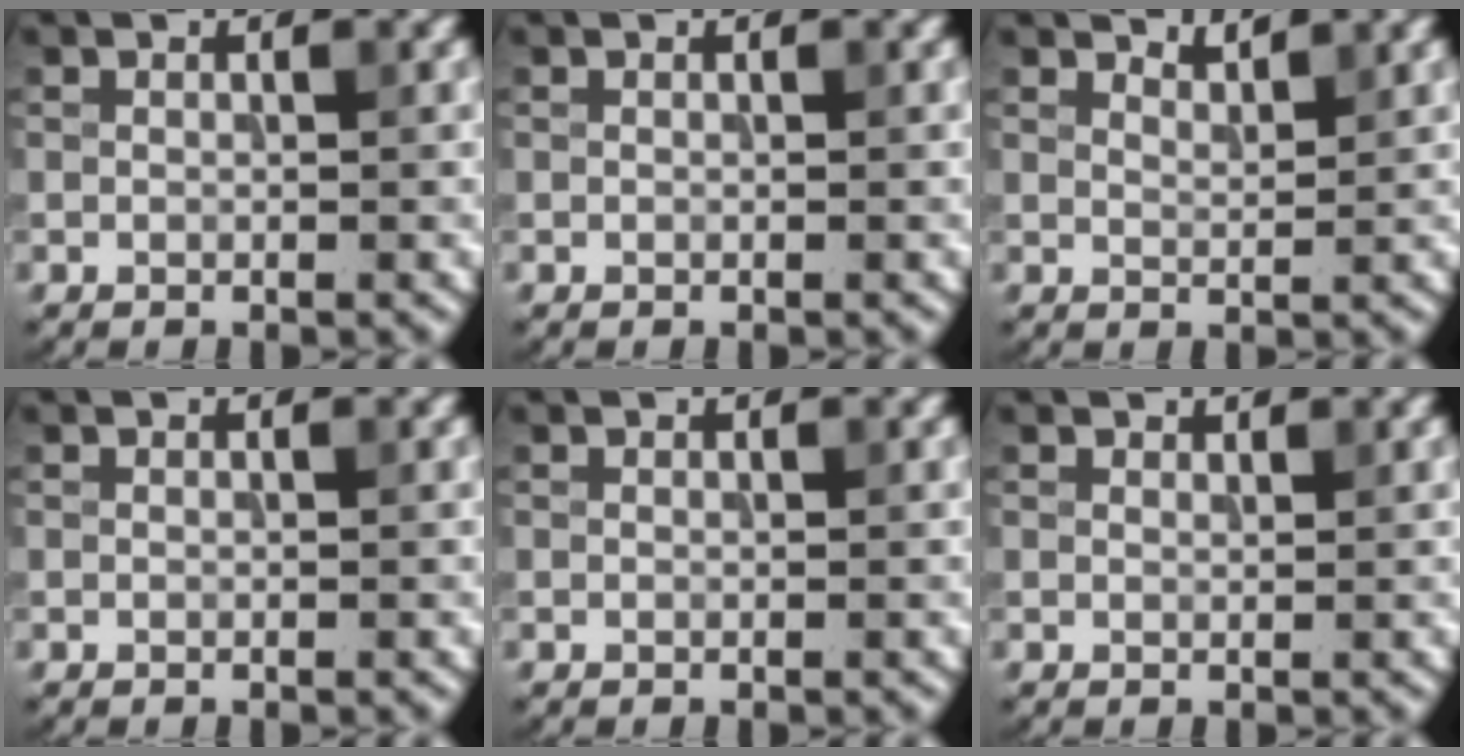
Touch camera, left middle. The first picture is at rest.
{"total": 0.0}
{"total": 1.6, "force": [1.6, 0.1, 0.2], "torque": [-0.005, 0.001, 0.025]}
{"total": 0.0}
{"total": 0.0}
{"total": 0.8, "force": [0.7, 0.2, 0.1], "torque": [-0.001, 0.000, 0.013]}